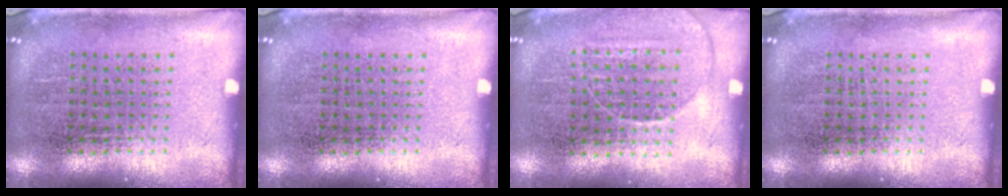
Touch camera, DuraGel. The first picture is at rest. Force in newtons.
{"total": 0.0}
{"total": 1.4, "press": 1.3, "slide": 0.5}
{"total": 0.0}